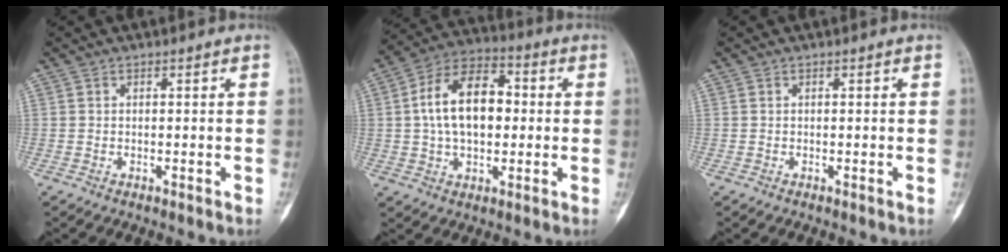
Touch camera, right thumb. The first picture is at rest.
{"total": 14.9, "force": [1.1, 9.1, 11.8], "torque": [-0.182, 0.025, 0.011]}
{"total": 0.0}